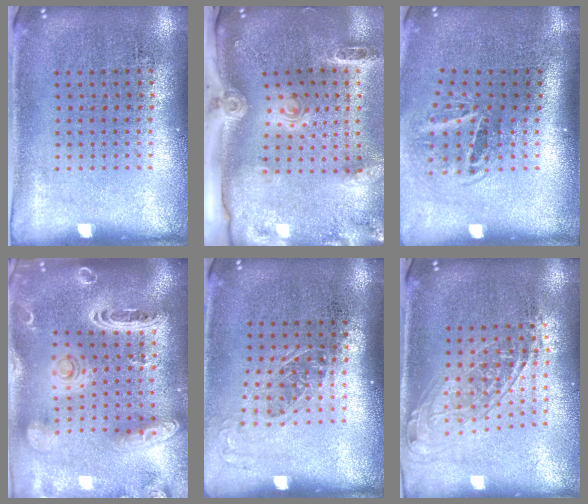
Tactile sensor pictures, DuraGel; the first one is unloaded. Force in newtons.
{"total": 3.0, "press": 2.1, "slide": 2.2}
{"total": 1.9, "press": 1.3, "slide": 1.4}
{"total": 3.6, "press": 2.9, "slide": 2.2}
{"total": 1.2, "press": 0.9, "slide": 0.7}
{"total": 1.6, "press": 1.3, "slide": 0.9}